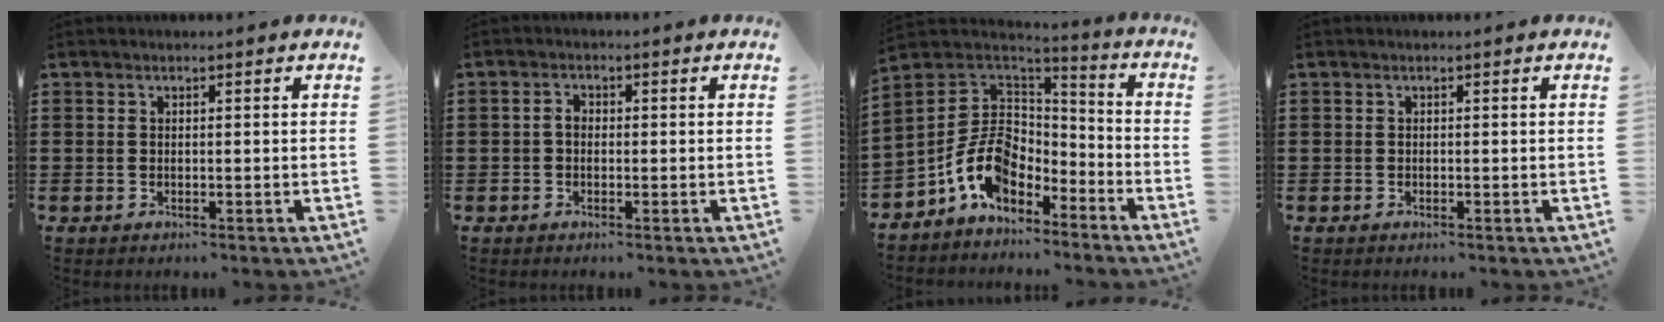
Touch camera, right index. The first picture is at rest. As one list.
[{"total": 1.5, "force": [-0.1, 0.9, 1.1], "torque": [-0.022, 0.005, -0.003]}, {"total": 10.5, "force": [-4.2, 7.4, 6.2], "torque": [-0.145, 0.016, -0.082]}, {"total": 0.0}]